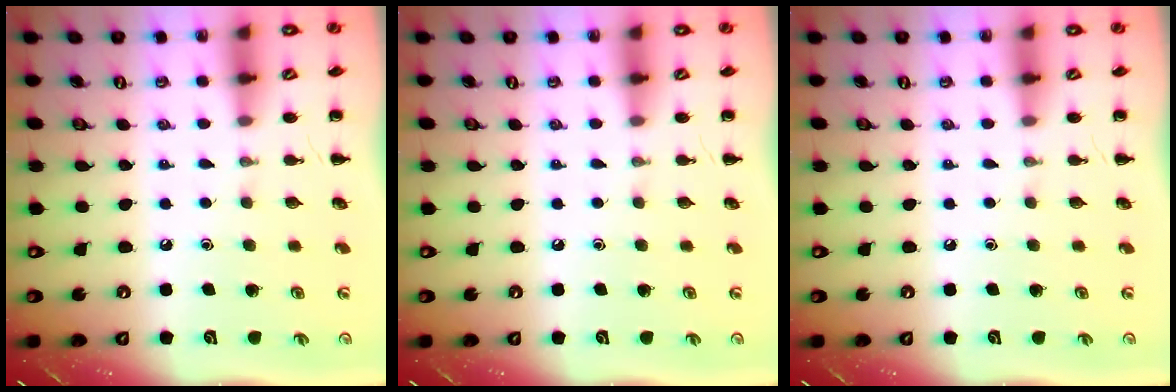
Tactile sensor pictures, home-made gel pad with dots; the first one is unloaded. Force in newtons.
{"total": 0.0}
{"total": 0.0}